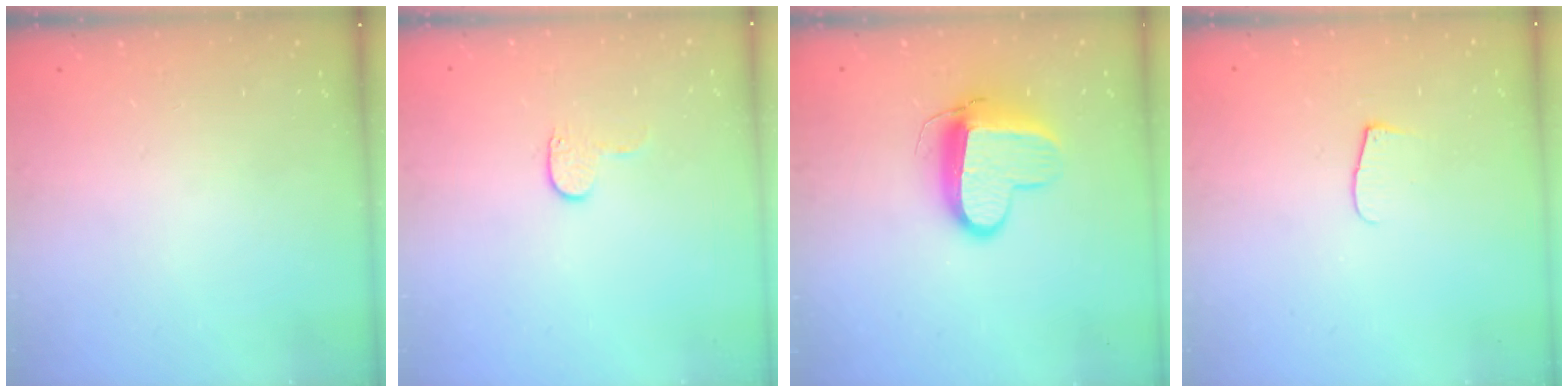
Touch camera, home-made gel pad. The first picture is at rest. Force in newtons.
{"total": 4.7, "press": 4.7, "slide": 0.5}
{"total": 11.7, "press": 11.6, "slide": 1.3}
{"total": 5.3, "press": 5.2, "slide": 0.6}